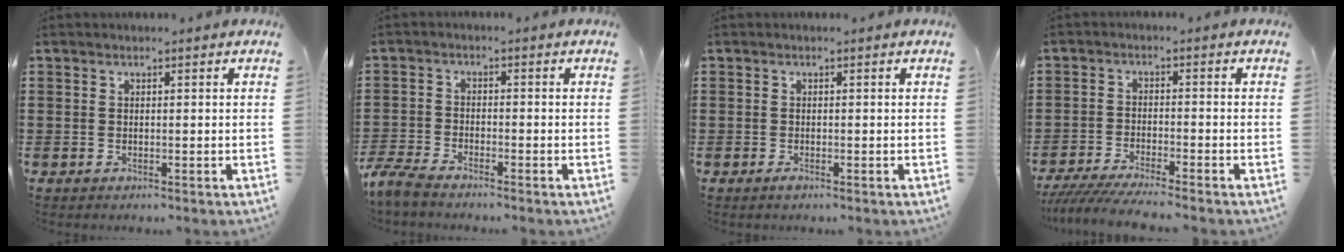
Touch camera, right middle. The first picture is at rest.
{"total": 3.7, "force": [-3.4, 0.4, 1.4], "torque": [-0.054, -0.011, -0.075]}
{"total": 0.6, "force": [-0.4, 0.2, 0.4], "torque": [-0.010, -0.007, -0.006]}
{"total": 4.3, "force": [-4.0, -0.1, 1.6], "torque": [-0.042, -0.016, -0.081]}